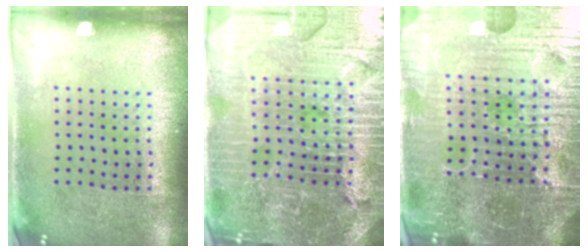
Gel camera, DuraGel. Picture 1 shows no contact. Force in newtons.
{"total": 5.6, "press": 5.0, "slide": 2.5}
{"total": 6.5, "press": 5.9, "slide": 2.7}